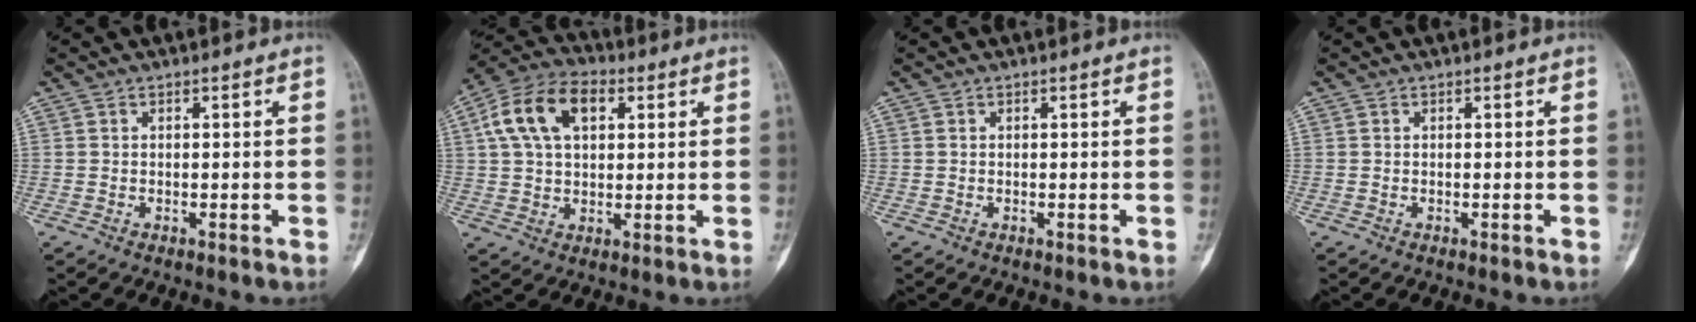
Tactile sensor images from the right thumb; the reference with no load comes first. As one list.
[{"total": 13.5, "force": [4.3, 8.5, 9.6], "torque": [-0.169, 0.017, 0.072]}, {"total": 0.0}, {"total": 0.0}]